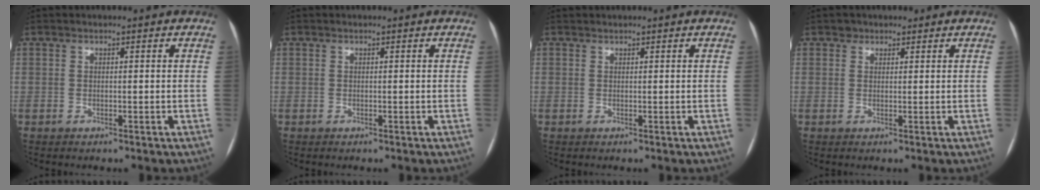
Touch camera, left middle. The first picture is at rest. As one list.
[{"total": 0.0}, {"total": 2.0, "force": [-0.4, -1.6, -1.1], "torque": [0.015, 0.000, -0.001]}, {"total": 1.4, "force": [0.9, 1.0, 0.0], "torque": [0.010, 0.002, 0.008]}]